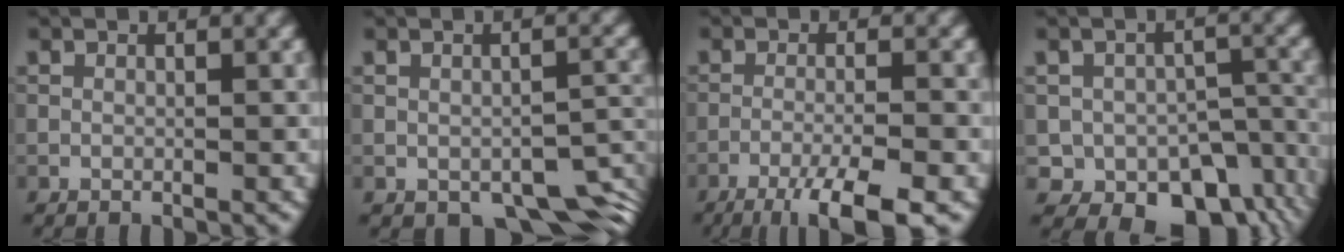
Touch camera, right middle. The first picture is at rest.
{"total": 5.8, "force": [-3.1, 3.0, 3.9], "torque": [-0.041, -0.019, -0.030]}
{"total": 6.6, "force": [-4.2, 1.1, 4.9], "torque": [-0.072, 0.000, -0.075]}
{"total": 8.8, "force": [-3.8, 6.2, 5.0], "torque": [-0.063, -0.033, -0.038]}